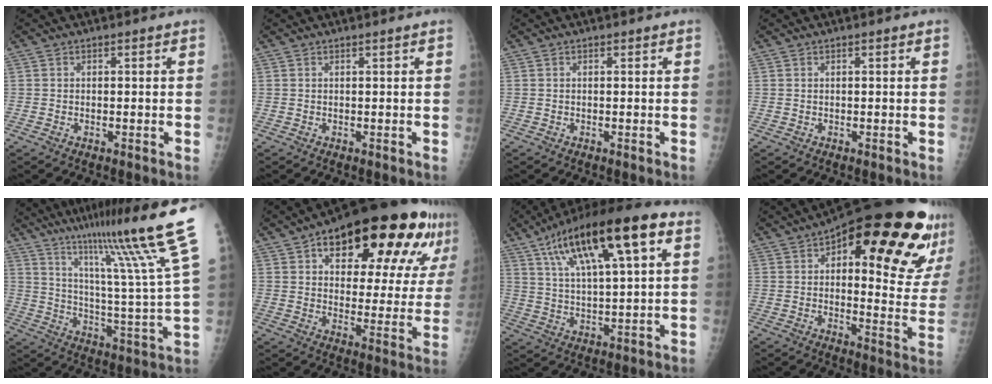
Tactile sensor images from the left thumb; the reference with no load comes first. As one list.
[{"total": 0.0}, {"total": 0.0}, {"total": 0.0}, {"total": 25.1, "force": [16.5, -0.5, 18.9], "torque": [-0.274, -0.090, 0.250]}, {"total": 27.7, "force": [14.7, 11.2, 20.6], "torque": [-0.256, -0.010, 0.208]}, {"total": 21.3, "force": [9.5, 6.2, 18.0], "torque": [-0.295, 0.006, 0.159]}, {"total": 27.2, "force": [14.4, 9.0, 21.3], "torque": [-0.246, -0.032, 0.191]}]